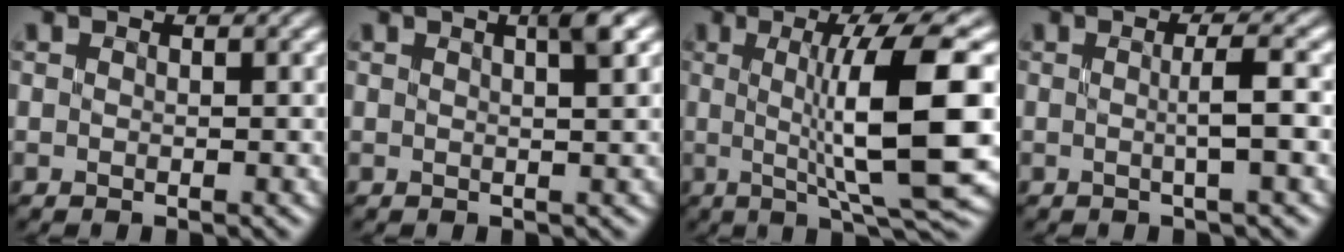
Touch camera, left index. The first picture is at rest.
{"total": 2.1, "force": [0.9, 0.3, 1.8], "torque": [-0.022, 0.005, 0.009]}
{"total": 10.7, "force": [0.5, 1.8, 10.5], "torque": [-0.148, -0.002, 0.016]}
{"total": 2.5, "force": [-0.3, 0.4, 2.5], "torque": [-0.045, -0.001, -0.009]}